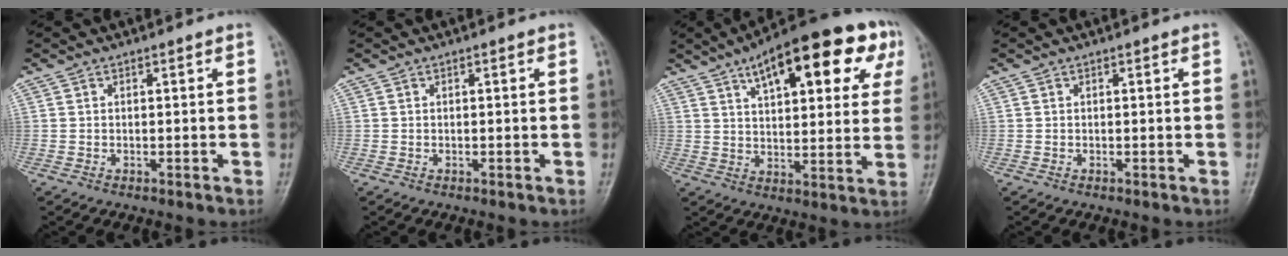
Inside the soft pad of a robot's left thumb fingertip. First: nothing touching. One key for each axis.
{"total": 0.0}
{"total": 22.2, "fx": 10.4, "fy": 8.7, "fz": 17.6, "tx": -0.219, "ty": 0.004, "tz": 0.144}
{"total": 0.0}